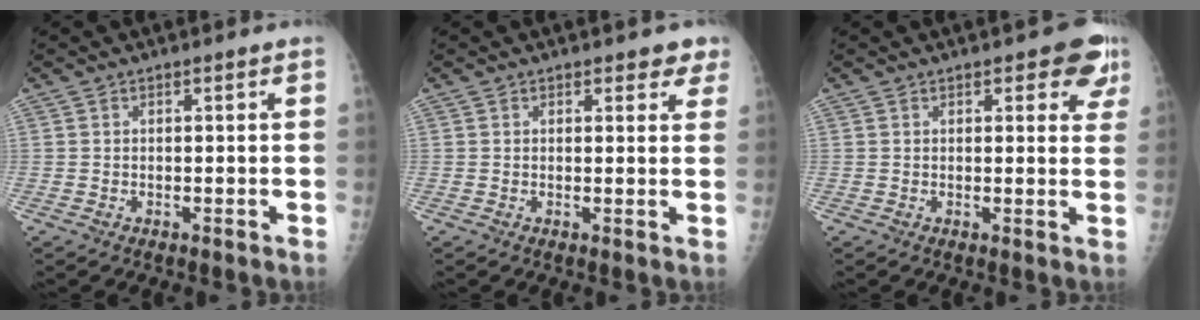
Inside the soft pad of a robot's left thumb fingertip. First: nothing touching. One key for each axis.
{"total": 2.9, "fx": 2.1, "fy": 1.7, "fz": 1.0, "tx": 0.024, "ty": -0.009, "tz": 0.019}
{"total": 5.6, "fx": 3.2, "fy": 2.8, "fz": 3.6, "tx": 0.002, "ty": -0.010, "tz": 0.030}